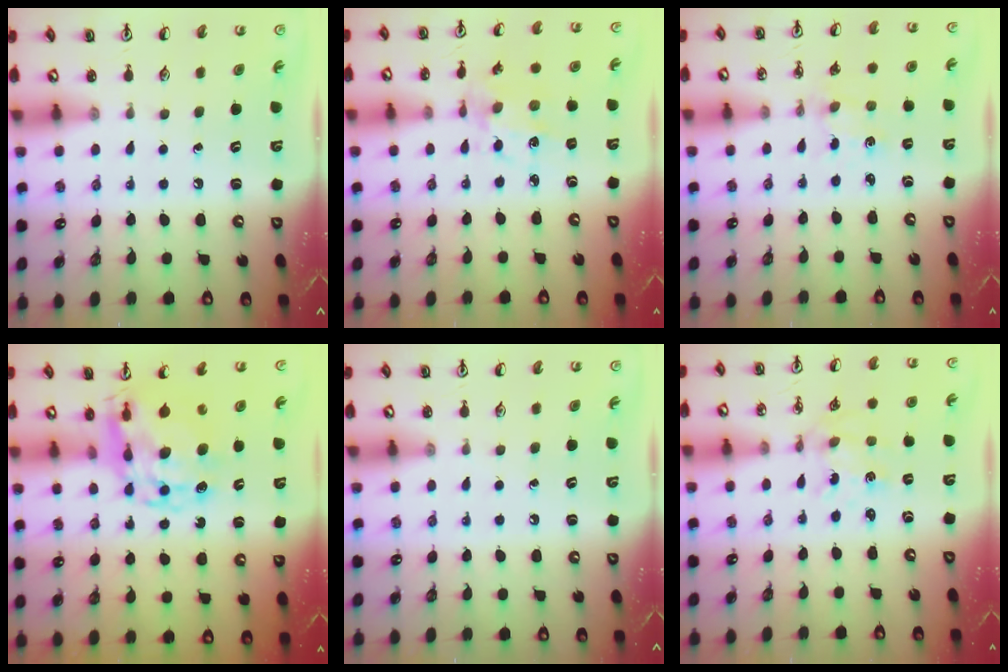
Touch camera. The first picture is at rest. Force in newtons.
{"total": 5.3, "press": 5.1, "slide": 1.5}
{"total": 1.3, "press": 1.2, "slide": 0.4}
{"total": 11.7, "press": 11.6, "slide": 1.3}
{"total": 0.0}
{"total": 1.1, "press": 1.0, "slide": 0.4}